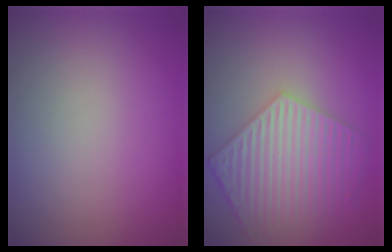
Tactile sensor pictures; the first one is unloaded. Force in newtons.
{"total": 6.1, "press": 4.7, "slide": 3.9}